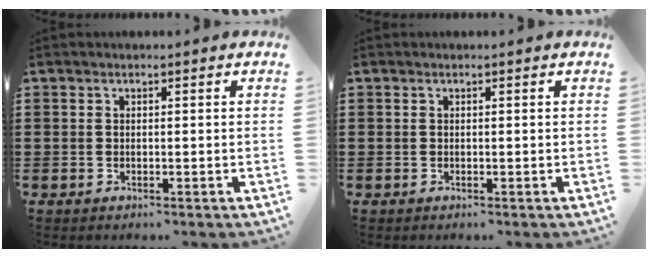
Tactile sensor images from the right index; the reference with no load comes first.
{"total": 0.0}